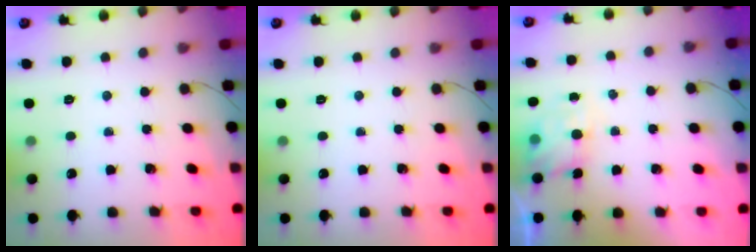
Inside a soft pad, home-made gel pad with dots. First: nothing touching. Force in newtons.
{"total": 0.0}
{"total": 3.3, "press": 3.2, "slide": 0.9}